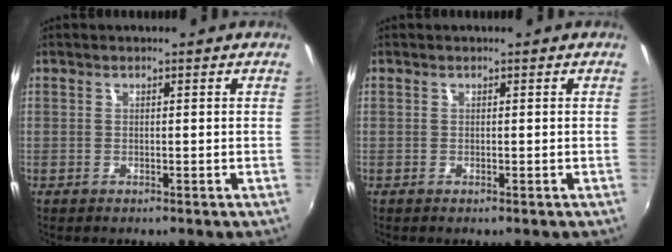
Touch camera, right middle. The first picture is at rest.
{"total": 0.0}